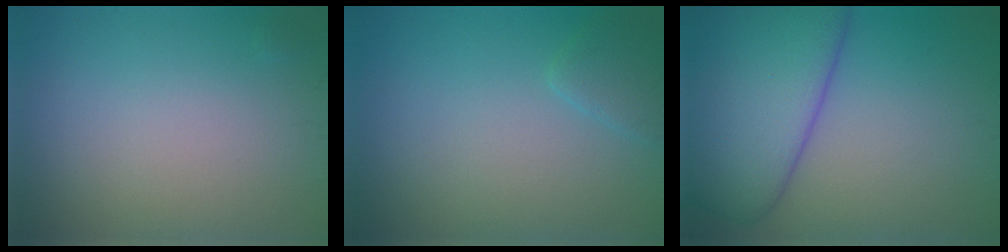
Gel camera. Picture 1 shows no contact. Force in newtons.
{"total": 1.5, "press": 1.5, "slide": 0.1}
{"total": 10.8, "press": 10.8, "slide": 0.5}